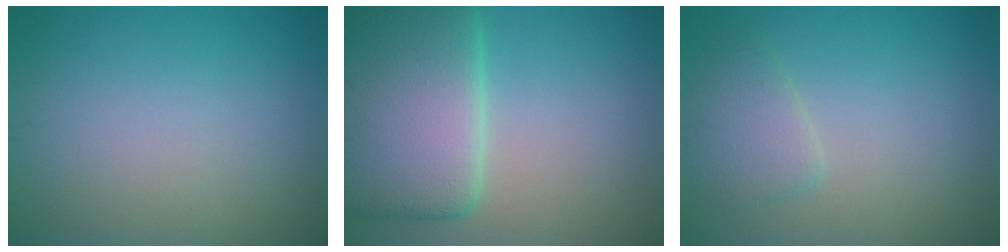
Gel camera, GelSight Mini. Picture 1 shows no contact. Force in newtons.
{"total": 11.4, "press": 11.4, "slide": 0.5}
{"total": 2.5, "press": 2.5, "slide": 0.2}